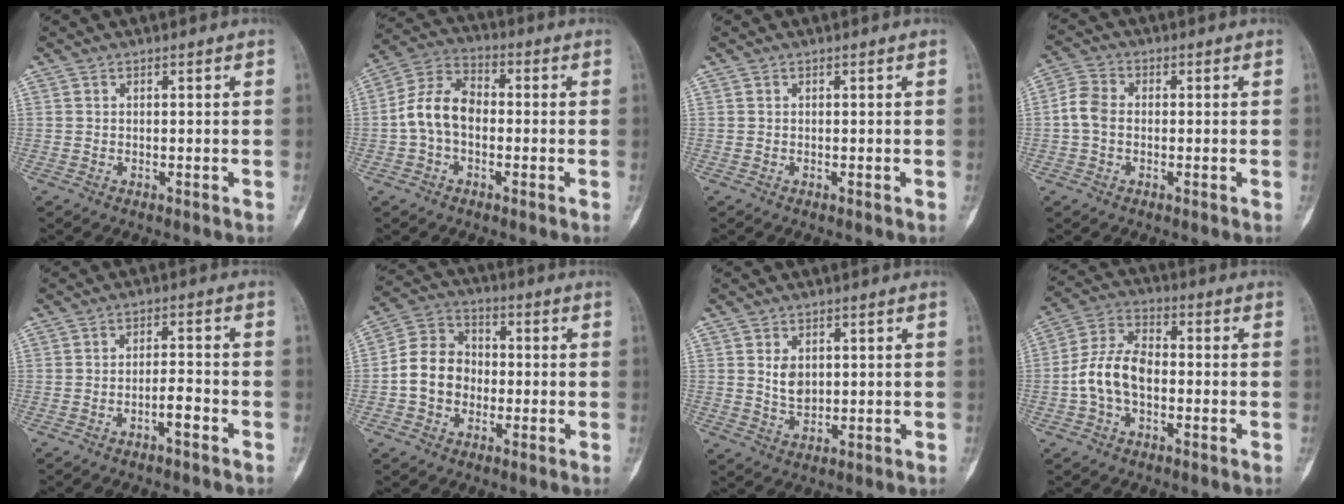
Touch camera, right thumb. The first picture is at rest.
{"total": 9.6, "force": [-1.2, 6.5, 7.0], "torque": [-0.125, 0.034, -0.034]}
{"total": 0.0}
{"total": 5.0, "force": [-0.4, 3.7, 3.3], "torque": [-0.066, 0.016, -0.016]}
{"total": 3.5, "force": [-2.0, 1.0, 2.6], "torque": [-0.046, 0.024, -0.034]}
{"total": 10.1, "force": [-1.5, 8.4, 5.4], "torque": [-0.079, 0.037, -0.038]}
{"total": 4.2, "force": [1.1, 2.9, 2.9], "torque": [-0.037, -0.011, 0.026]}
{"total": 10.0, "force": [-1.7, 6.3, 7.6], "torque": [-0.147, 0.034, -0.041]}